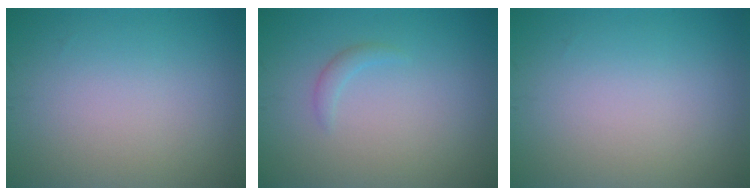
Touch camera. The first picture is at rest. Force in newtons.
{"total": 0.9, "press": 0.9, "slide": 0.1}
{"total": 0.0}